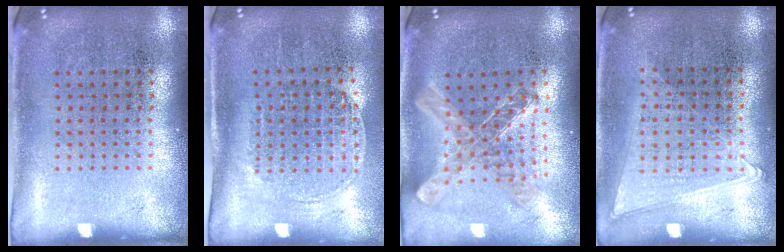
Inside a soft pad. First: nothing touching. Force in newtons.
{"total": 1.4, "press": 1.2, "slide": 0.8}
{"total": 1.1, "press": 1.1, "slide": 0.2}
{"total": 1.0, "press": 0.9, "slide": 0.4}